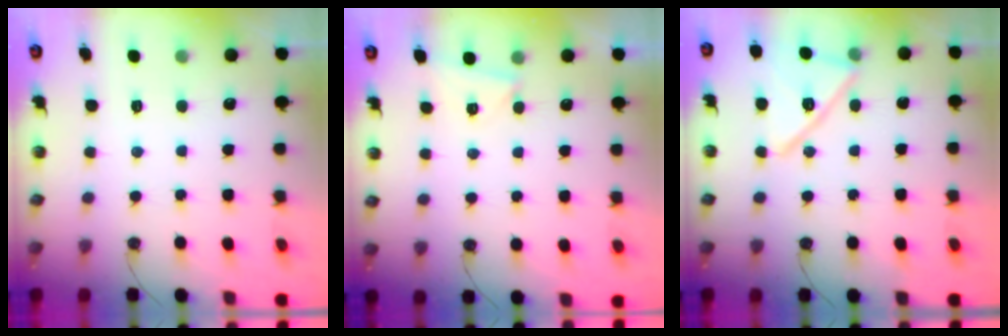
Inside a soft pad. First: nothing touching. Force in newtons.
{"total": 2.6, "press": 2.5, "slide": 0.3}
{"total": 15.5, "press": 15.4, "slide": 1.1}